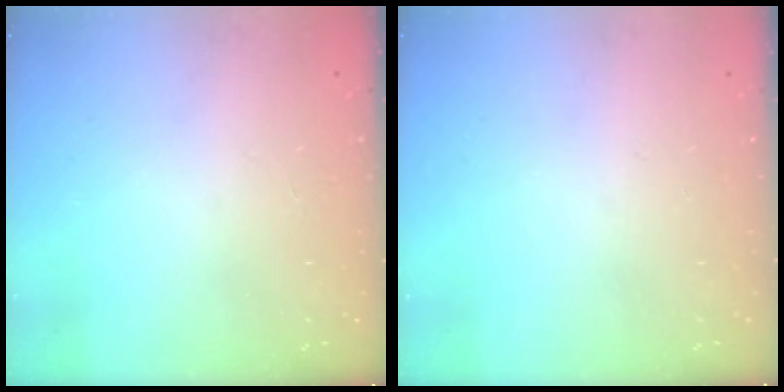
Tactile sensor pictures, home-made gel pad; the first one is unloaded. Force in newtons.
{"total": 0.0}